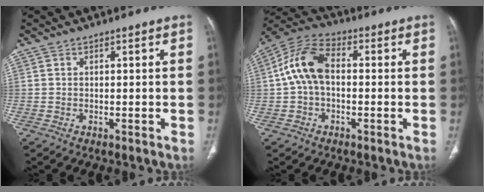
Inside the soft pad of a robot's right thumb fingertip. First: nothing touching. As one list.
[{"total": 10.5, "force": [0.3, 6.5, 8.2], "torque": [-0.162, 0.031, -0.003]}]